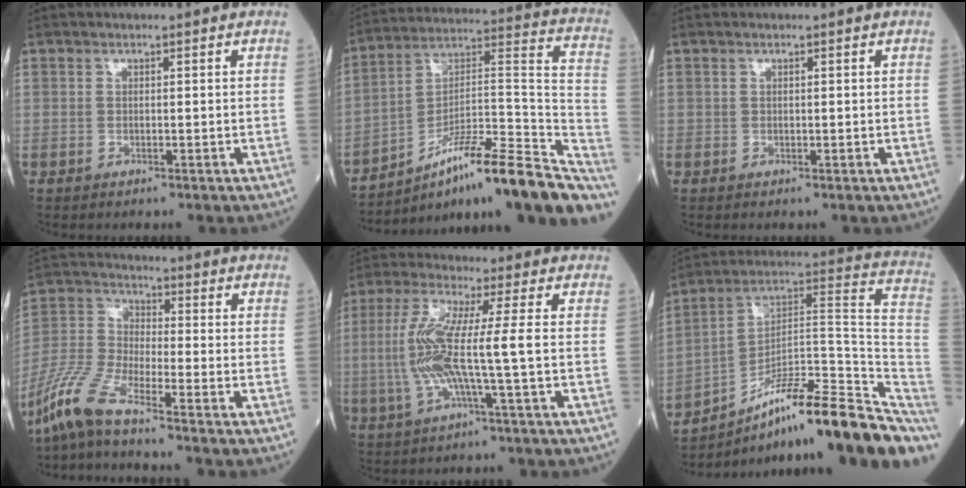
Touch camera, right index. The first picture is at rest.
{"total": 24.8, "force": [-17.3, 3.8, 17.4], "torque": [-0.168, 0.039, -0.266]}
{"total": 0.0}
{"total": 8.4, "force": [-6.9, 0.3, 4.8], "torque": [-0.117, -0.015, -0.151]}
{"total": 10.0, "force": [-0.9, -0.1, 9.9], "torque": [-0.213, 0.008, -0.024]}
{"total": 24.5, "force": [-14.8, 4.9, 18.9], "torque": [-0.176, 0.052, -0.227]}